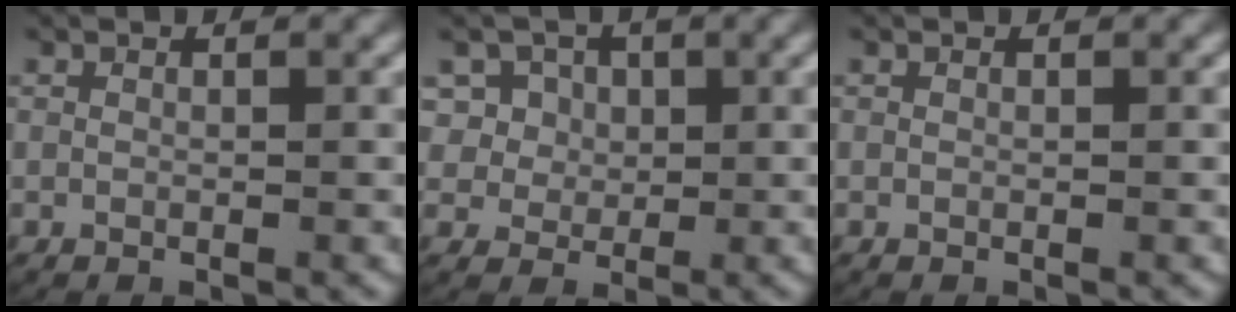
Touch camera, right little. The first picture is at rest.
{"total": 5.8, "force": [1.0, 5.4, 2.0], "torque": [-0.062, -0.008, 0.015]}
{"total": 0.0}